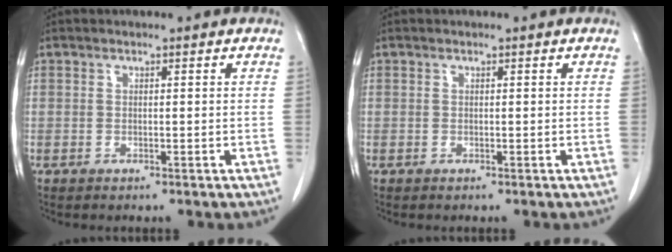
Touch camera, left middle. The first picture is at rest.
{"total": 0.0}